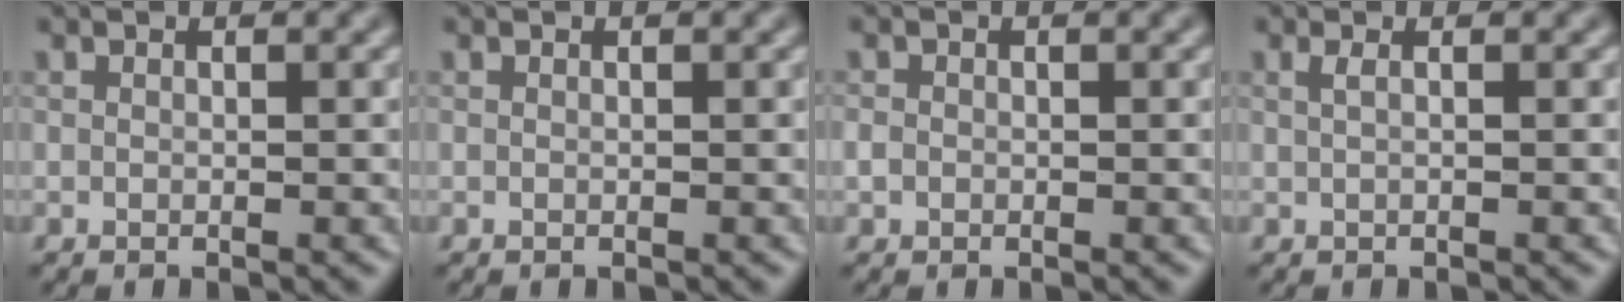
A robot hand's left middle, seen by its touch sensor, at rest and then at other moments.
{"total": 0.0}
{"total": 0.8, "force": [-0.2, 0.7, 0.3], "torque": [-0.004, -0.002, -0.006]}
{"total": 1.0, "force": [0.3, 0.3, 0.9], "torque": [-0.015, 0.004, 0.002]}